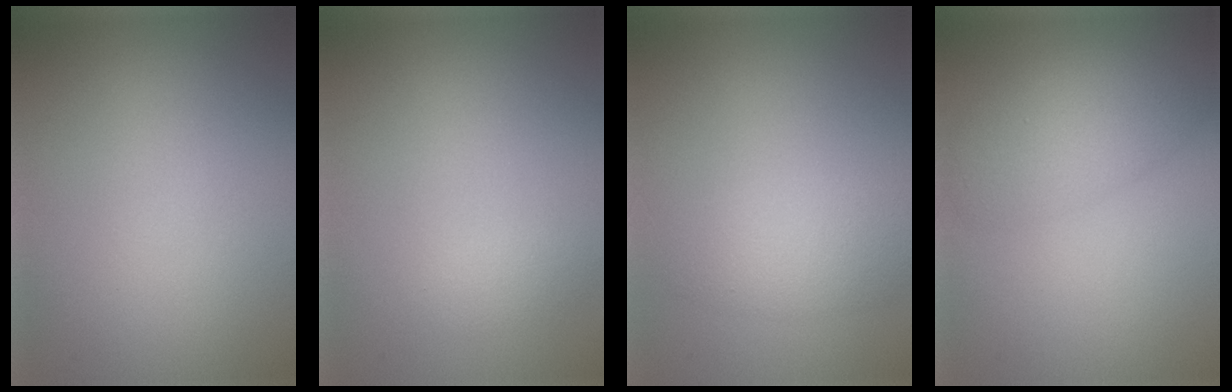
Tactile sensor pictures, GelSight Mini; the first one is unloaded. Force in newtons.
{"total": 0.7, "press": 0.7, "slide": 0.1}
{"total": 3.0, "press": 3.0, "slide": 0.1}
{"total": 4.2, "press": 4.2, "slide": 0.2}